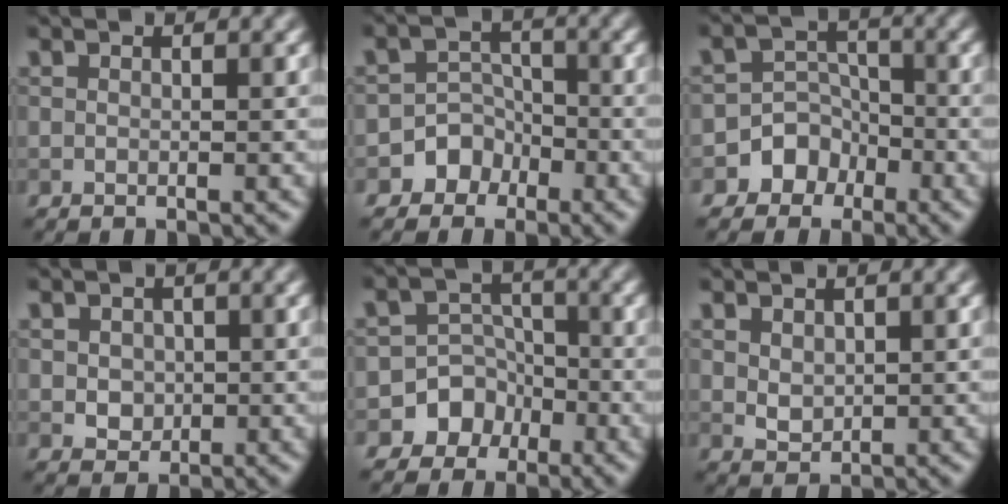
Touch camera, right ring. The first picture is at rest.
{"total": 3.9, "force": [-2.2, 3.1, 0.2], "torque": [0.040, 0.012, -0.051]}
{"total": 4.7, "force": [-2.5, 3.9, 0.4], "torque": [0.033, 0.008, -0.063]}
{"total": 1.9, "force": [0.1, 1.7, 0.9], "torque": [-0.016, -0.002, 0.005]}
{"total": 6.0, "force": [-3.2, 5.1, 0.4], "torque": [0.032, 0.002, -0.077]}
{"total": 1.6, "force": [0.6, 1.2, 0.9], "torque": [-0.018, -0.004, 0.017]}